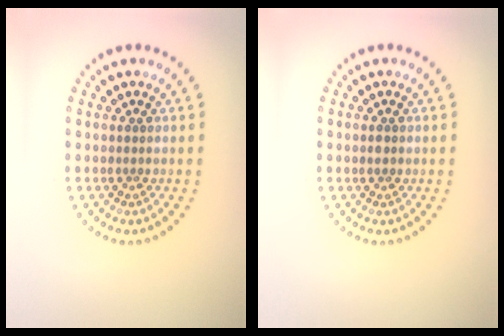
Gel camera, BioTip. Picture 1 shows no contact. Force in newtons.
{"total": 0.9, "press": 0.9, "slide": 0.1}